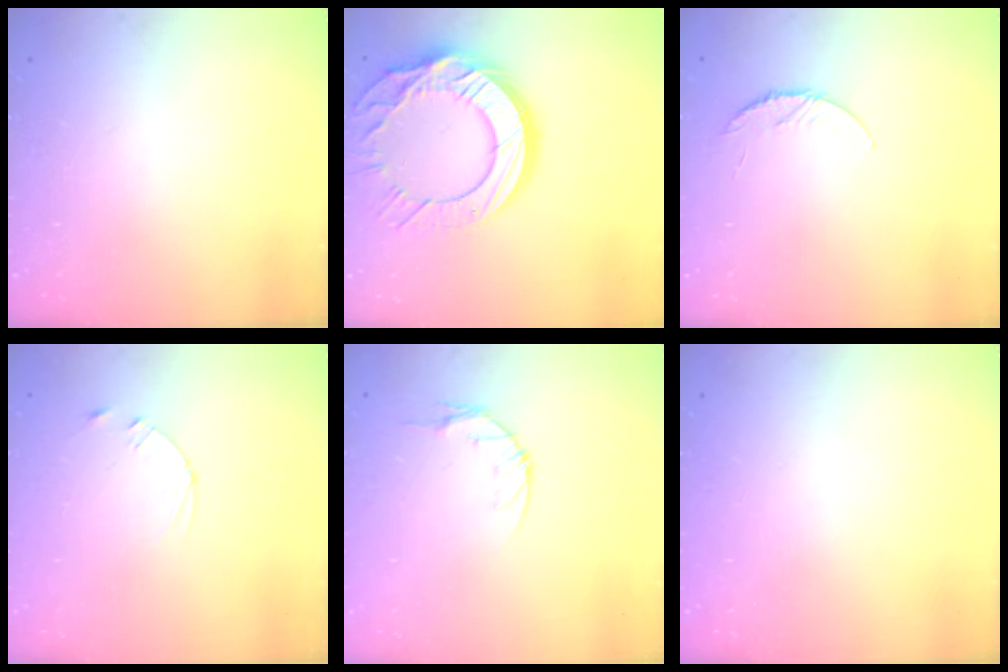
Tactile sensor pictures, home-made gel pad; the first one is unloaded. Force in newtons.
{"total": 20.4, "press": 20.3, "slide": 2.0}
{"total": 5.7, "press": 5.7, "slide": 0.7}
{"total": 2.4, "press": 2.3, "slide": 0.2}
{"total": 4.6, "press": 4.6, "slide": 0.6}
{"total": 0.0}